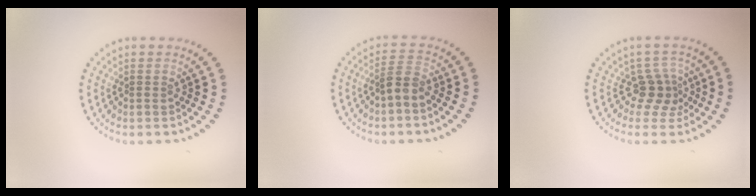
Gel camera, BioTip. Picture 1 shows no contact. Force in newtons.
{"total": 2.1, "press": 1.6, "slide": 1.4}
{"total": 2.5, "press": 1.8, "slide": 1.8}